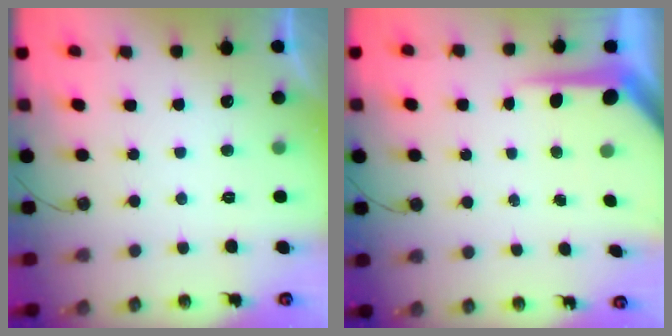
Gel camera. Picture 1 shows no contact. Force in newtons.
{"total": 7.8, "press": 7.7, "slide": 0.8}